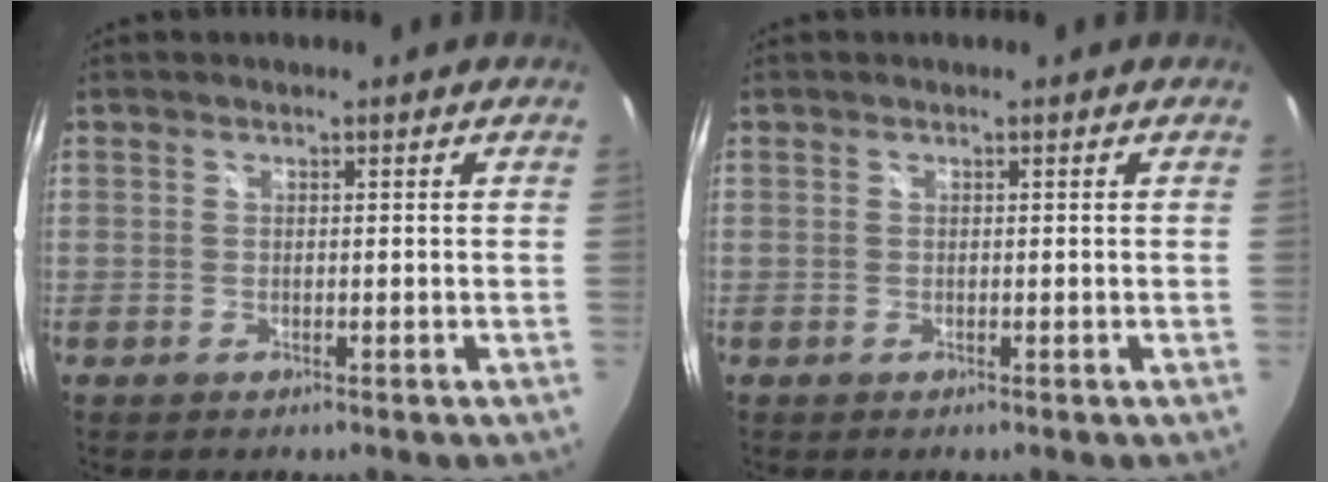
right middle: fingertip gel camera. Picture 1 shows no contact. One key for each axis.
{"total": 0.0}